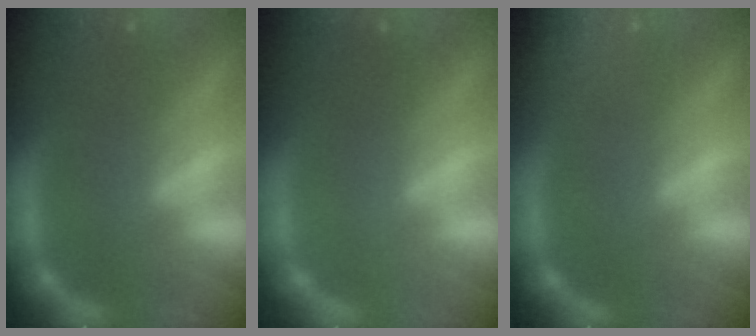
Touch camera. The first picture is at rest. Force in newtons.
{"total": 0.0}
{"total": 4.0}